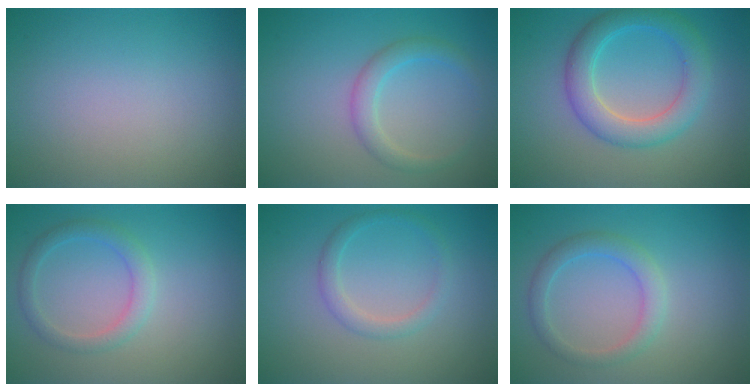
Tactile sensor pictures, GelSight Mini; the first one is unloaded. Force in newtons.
{"total": 2.3, "press": 2.2, "slide": 0.1}
{"total": 4.7, "press": 4.7, "slide": 0.2}
{"total": 2.2, "press": 2.2, "slide": 0.1}
{"total": 1.7, "press": 1.7, "slide": 0.0}
{"total": 2.4, "press": 2.4, "slide": 0.1}